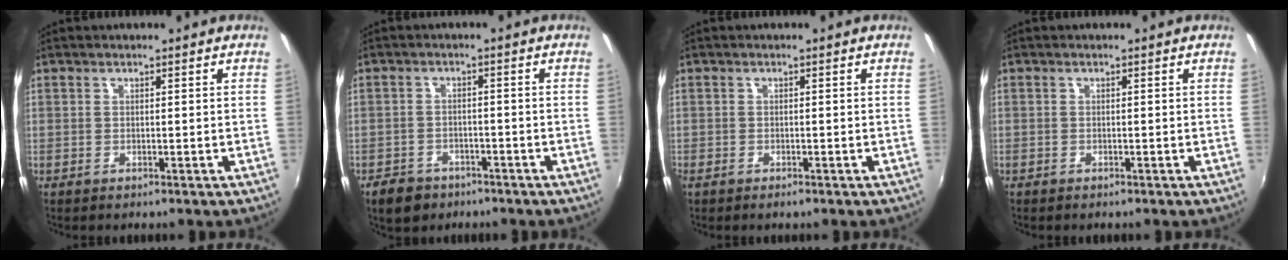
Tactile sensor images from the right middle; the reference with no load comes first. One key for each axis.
{"total": 6.1, "fx": -4.0, "fy": 4.1, "fz": 2.1, "tx": -0.060, "ty": -0.003, "tz": -0.059}
{"total": 1.3, "fx": -1.0, "fy": 0.7, "fz": 0.6, "tx": -0.013, "ty": -0.005, "tz": -0.019}
{"total": 0.6, "fx": -0.5, "fy": 0.4, "fz": 0.0, "tx": -0.003, "ty": 0.002, "tz": -0.009}